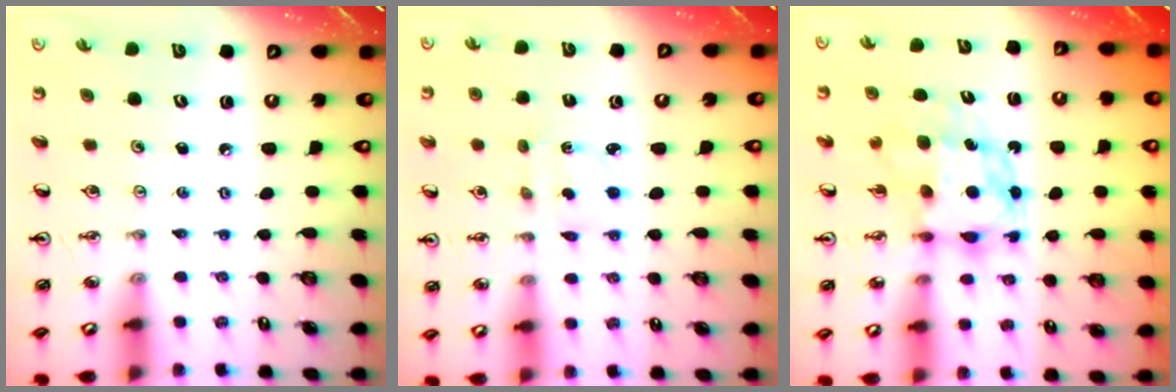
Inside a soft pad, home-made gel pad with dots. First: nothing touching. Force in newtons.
{"total": 2.1, "press": 2.0, "slide": 0.6}
{"total": 7.5, "press": 7.5, "slide": 0.7}